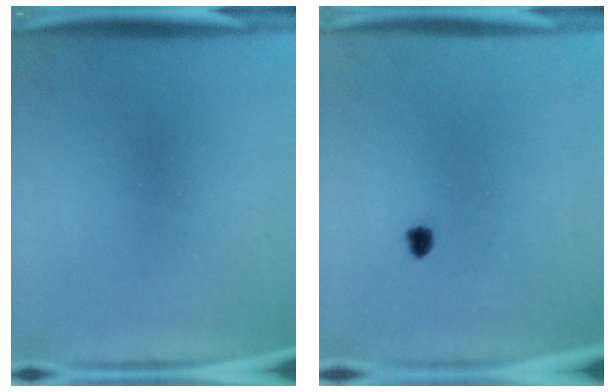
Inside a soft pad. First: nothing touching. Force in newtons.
{"total": 1.1}